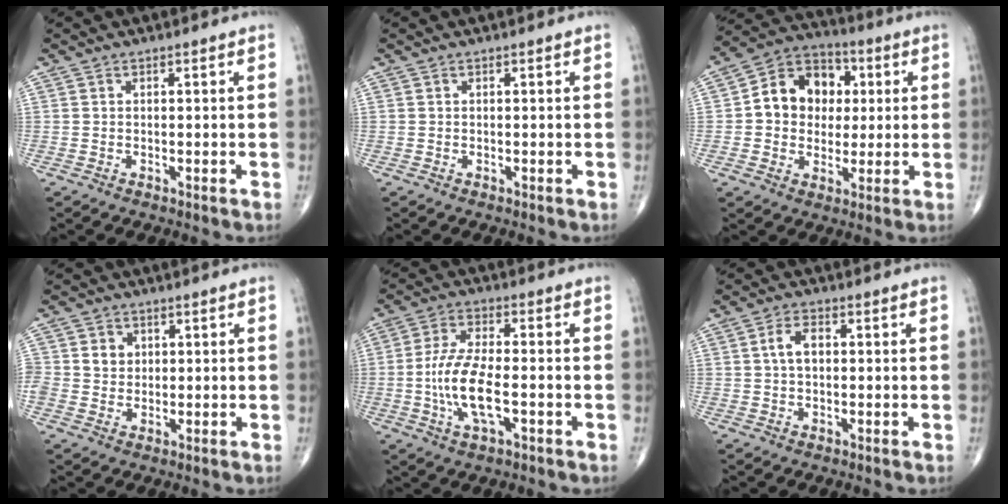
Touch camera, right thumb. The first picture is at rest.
{"total": 0.0}
{"total": 13.1, "force": [1.7, 10.7, 7.3], "torque": [-0.070, 0.016, 0.020]}
{"total": 4.7, "force": [0.9, 4.2, 1.9], "torque": [-0.014, -0.001, 0.015]}
{"total": 10.9, "force": [-2.3, 4.4, 9.7], "torque": [-0.201, 0.012, -0.044]}
{"total": 4.2, "force": [0.5, 2.5, 3.3], "torque": [-0.064, 0.011, 0.005]}